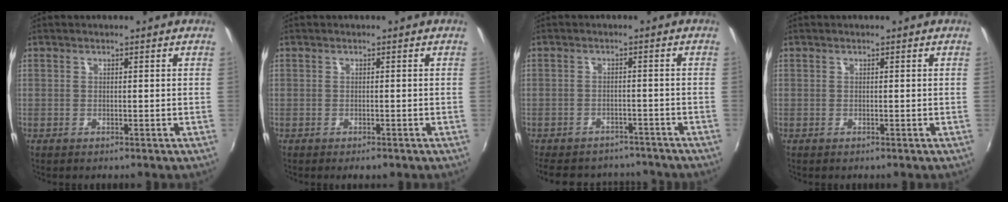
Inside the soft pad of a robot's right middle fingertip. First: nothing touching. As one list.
[{"total": 1.6, "force": [-1.1, 0.6, 0.9], "torque": [-0.016, -0.007, -0.017]}, {"total": 13.6, "force": [-11.6, 5.6, 4.4], "torque": [-0.110, 0.004, -0.158]}, {"total": 0.0}]